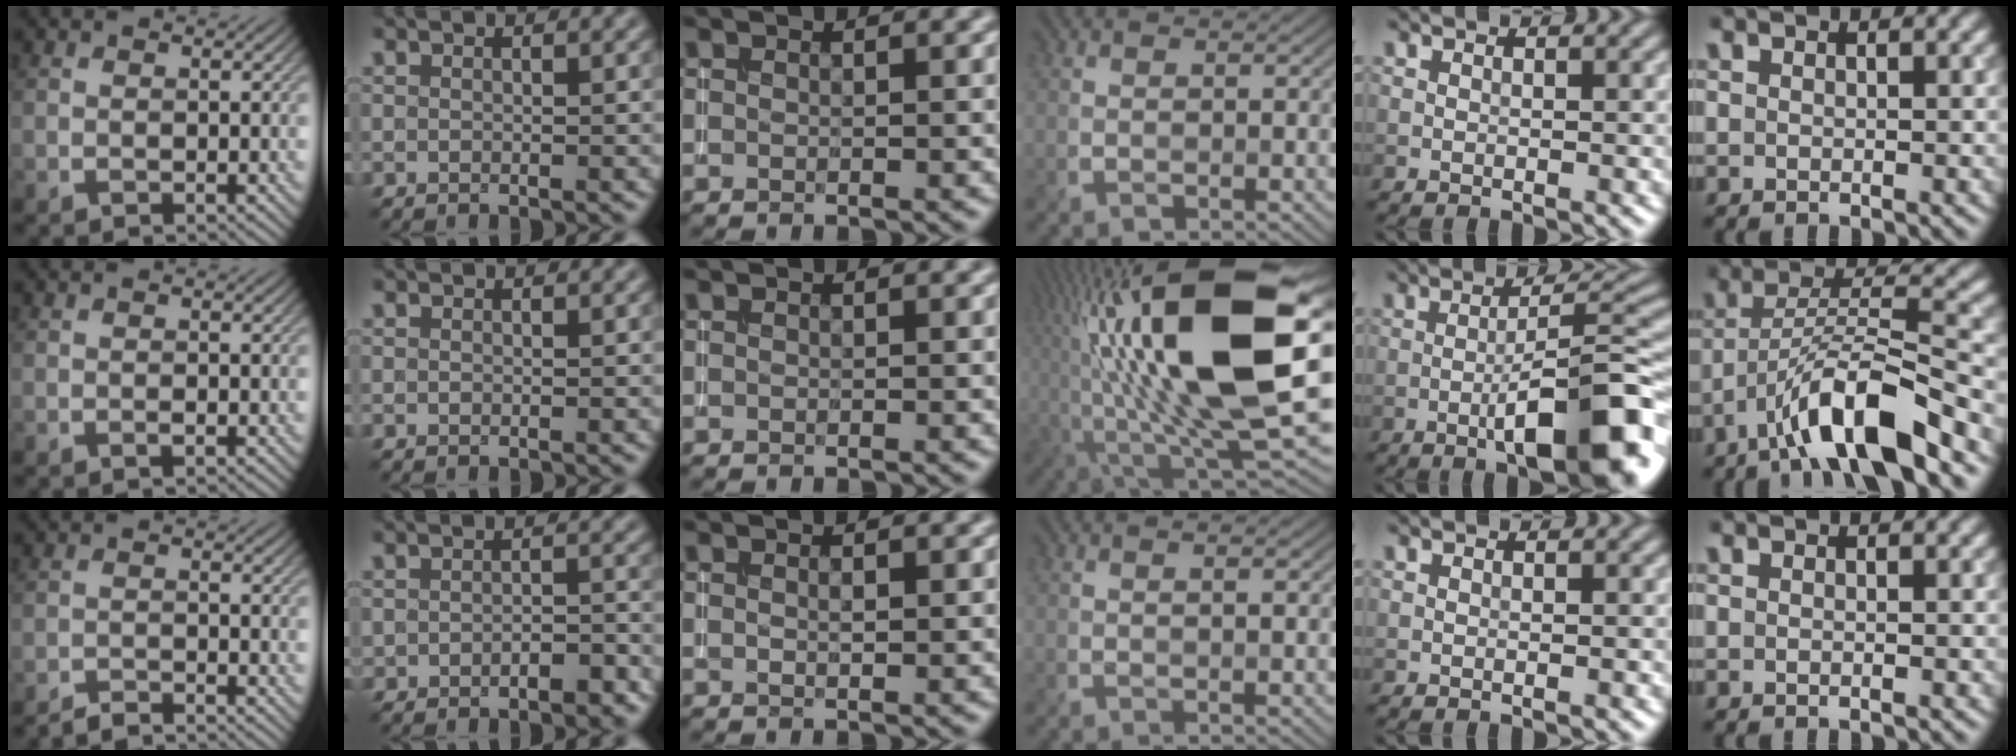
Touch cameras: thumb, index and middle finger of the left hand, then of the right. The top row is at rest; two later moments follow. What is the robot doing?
{"motion": "insert", "object": "backpack"}